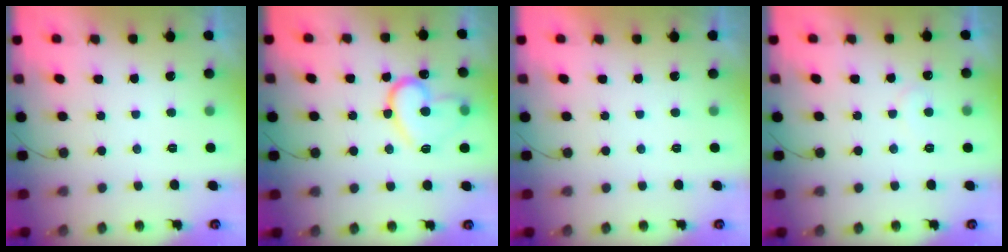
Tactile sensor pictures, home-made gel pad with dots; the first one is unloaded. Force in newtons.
{"total": 14.8, "press": 14.8, "slide": 0.7}
{"total": 1.7, "press": 1.7, "slide": 0.0}
{"total": 6.3, "press": 6.3, "slide": 0.5}